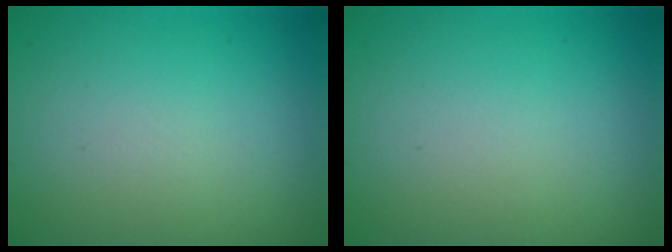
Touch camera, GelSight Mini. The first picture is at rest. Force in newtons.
{"total": 0.0}